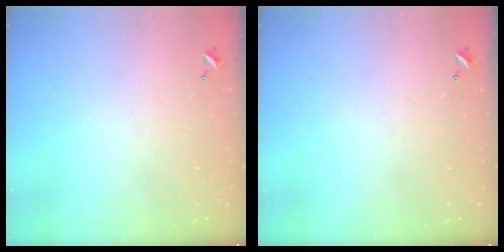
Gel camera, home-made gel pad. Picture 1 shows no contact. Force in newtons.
{"total": 0.0}